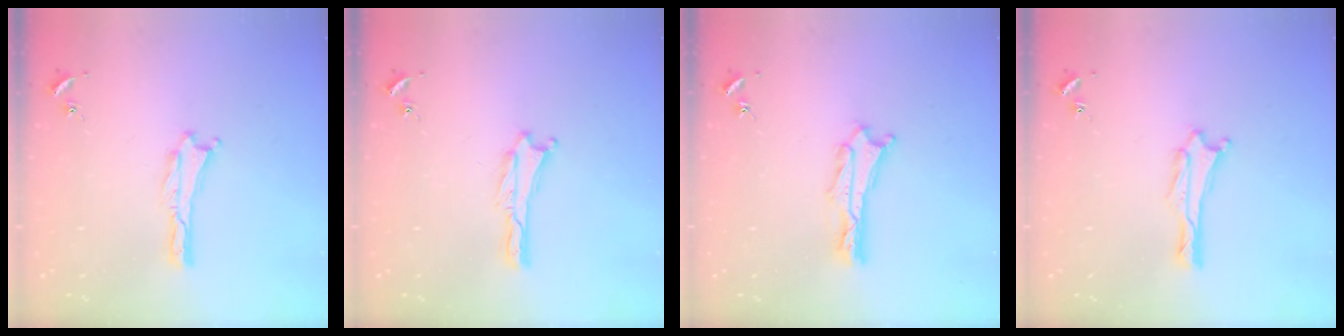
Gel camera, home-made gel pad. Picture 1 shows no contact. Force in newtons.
{"total": 0.0}
{"total": 2.4, "press": 2.4, "slide": 0.3}
{"total": 0.0}